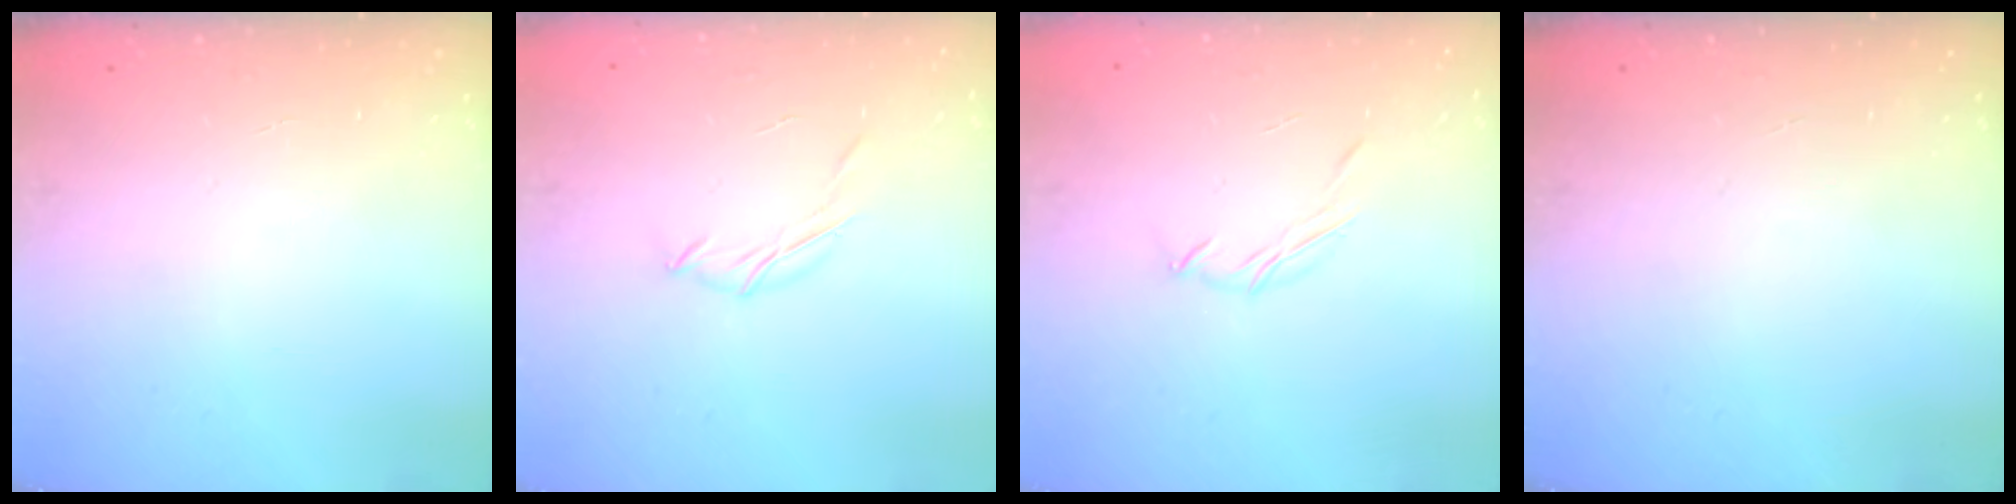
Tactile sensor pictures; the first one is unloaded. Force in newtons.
{"total": 4.7, "press": 4.6, "slide": 0.9}
{"total": 3.6, "press": 3.5, "slide": 0.8}
{"total": 0.0}